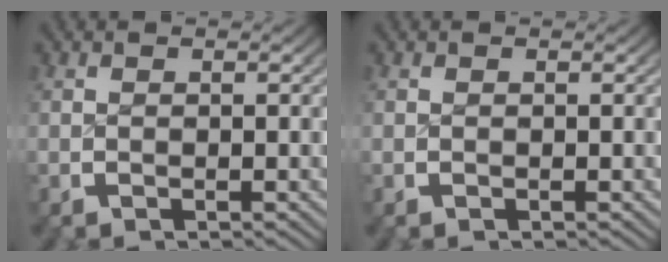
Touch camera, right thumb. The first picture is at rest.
{"total": 0.0}